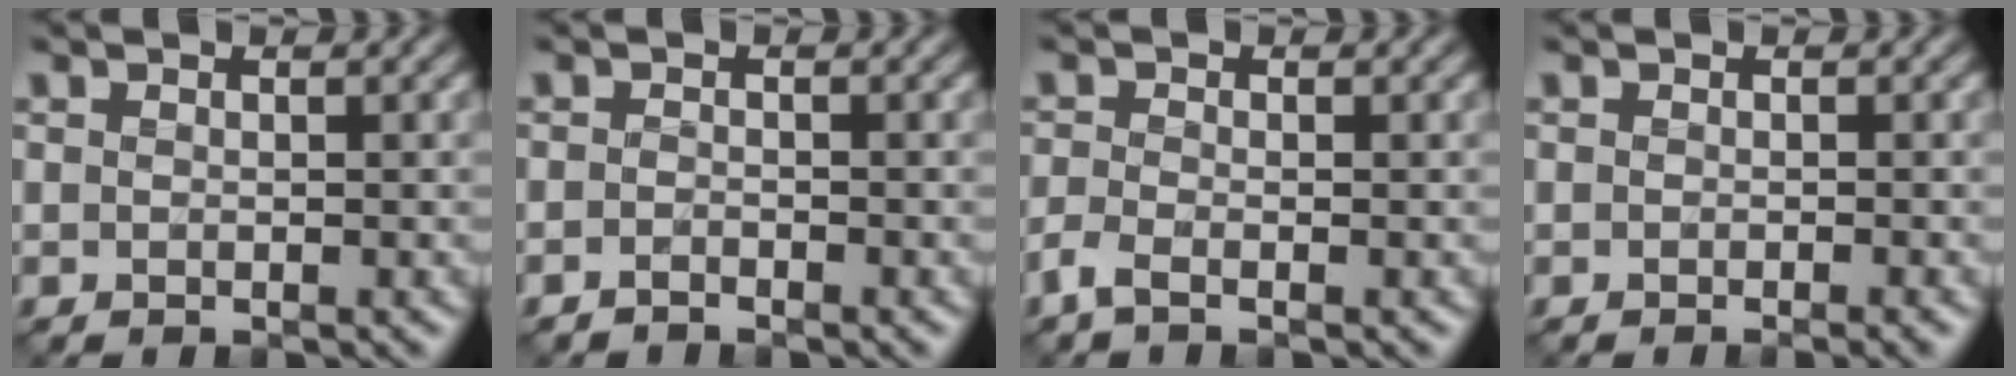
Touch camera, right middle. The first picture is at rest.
{"total": 0.7, "force": [-0.7, 0.0, 0.1], "torque": [-0.003, 0.000, -0.014]}
{"total": 1.5, "force": [-1.1, 0.3, 0.9], "torque": [-0.031, -0.003, -0.031]}
{"total": 0.6, "force": [-0.4, -0.1, 0.5], "torque": [-0.009, -0.003, -0.005]}